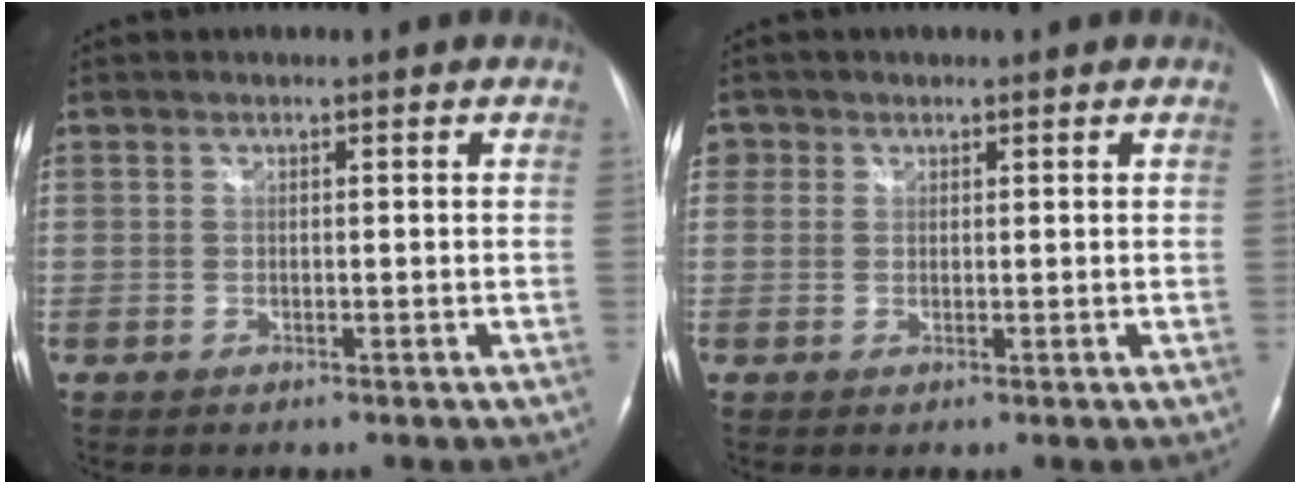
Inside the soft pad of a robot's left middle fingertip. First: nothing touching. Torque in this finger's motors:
{"motor_torque": [0.07, -0.05, -0.13, 0.01]}